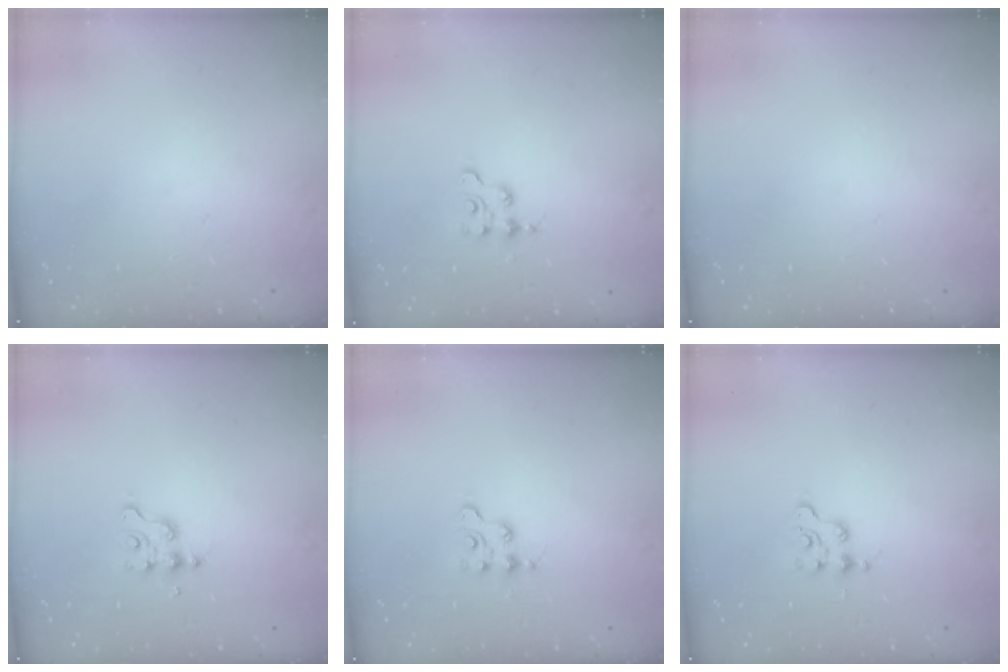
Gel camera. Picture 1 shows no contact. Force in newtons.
{"total": 2.3, "press": 2.3, "slide": 0.3}
{"total": 0.0}
{"total": 2.8, "press": 2.8, "slide": 0.2}
{"total": 2.4, "press": 2.4, "slide": 0.3}
{"total": 2.7, "press": 2.7, "slide": 0.3}